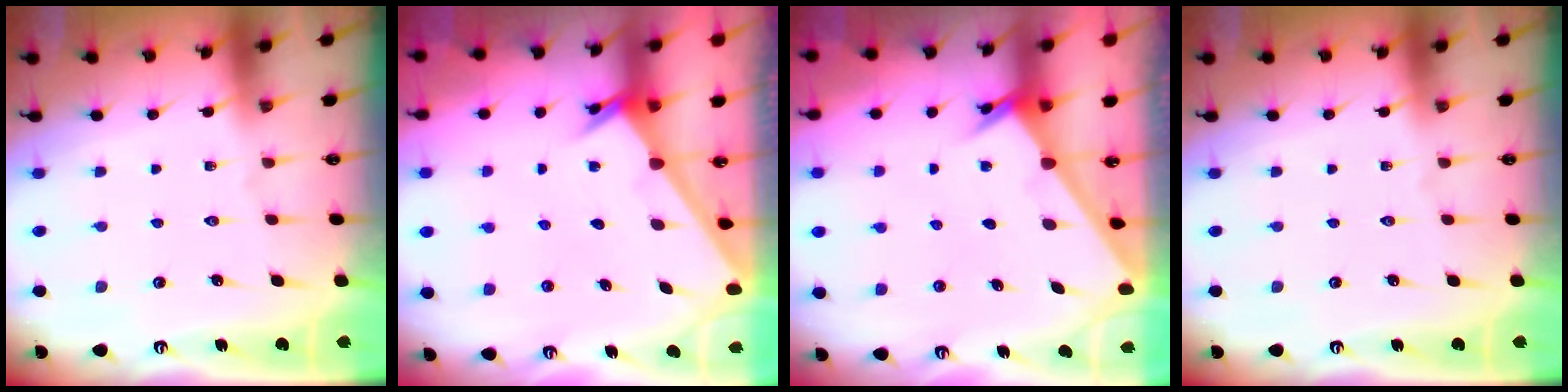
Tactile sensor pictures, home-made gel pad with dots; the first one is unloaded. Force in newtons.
{"total": 2.4, "press": 2.4, "slide": 0.2}
{"total": 2.4, "press": 2.4, "slide": 0.2}
{"total": 0.0}